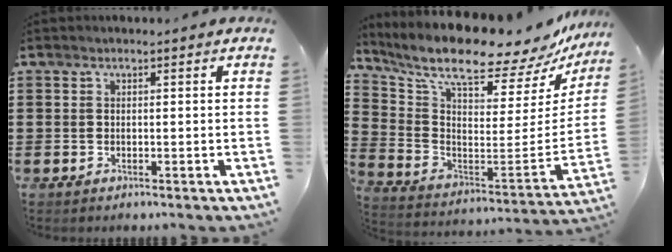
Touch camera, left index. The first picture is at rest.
{"total": 10.6, "force": [8.9, 1.7, 5.5], "torque": [-0.131, -0.083, 0.149]}